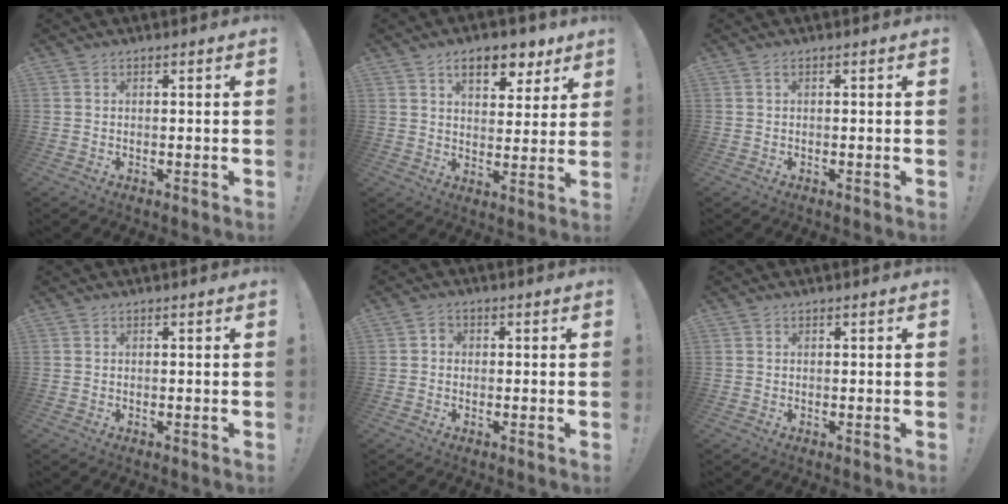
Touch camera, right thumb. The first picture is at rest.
{"total": 9.9, "force": [5.9, 5.2, 6.0], "torque": [-0.075, -0.030, 0.102]}
{"total": 0.6, "force": [0.2, 0.2, 0.5], "torque": [-0.008, 0.002, 0.002]}
{"total": 0.0}
{"total": 2.1, "force": [-0.3, 1.9, 1.0], "torque": [-0.015, 0.007, -0.007]}
{"total": 0.0}